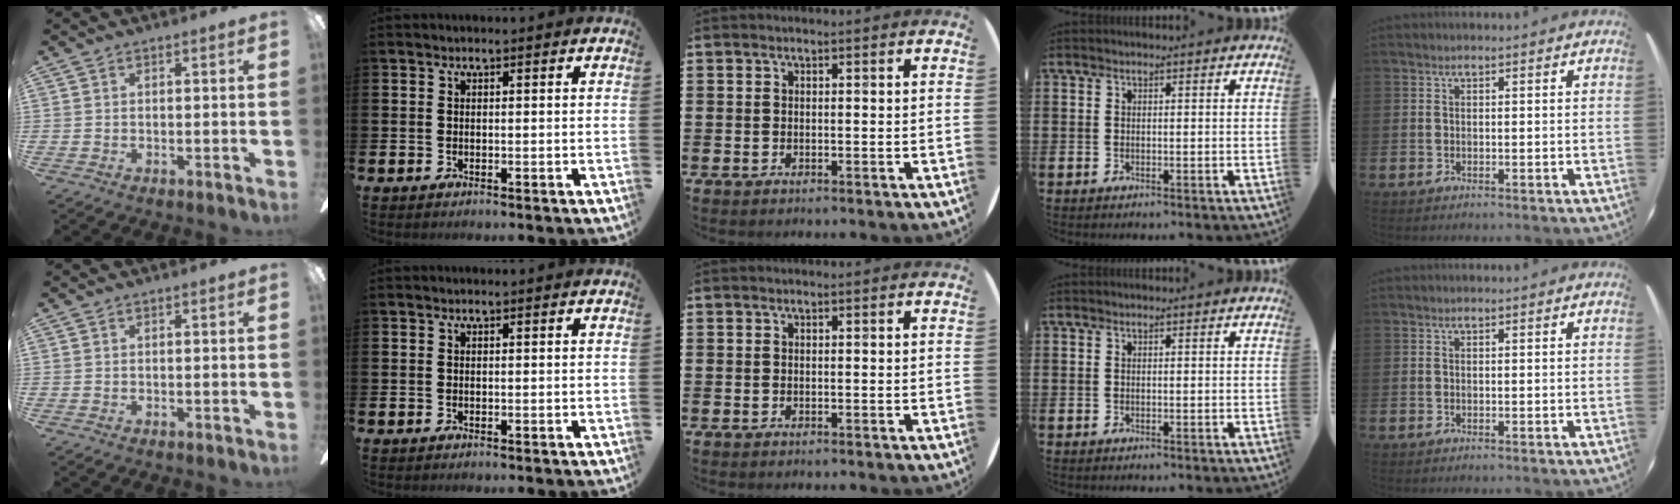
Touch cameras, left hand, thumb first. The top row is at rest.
{}